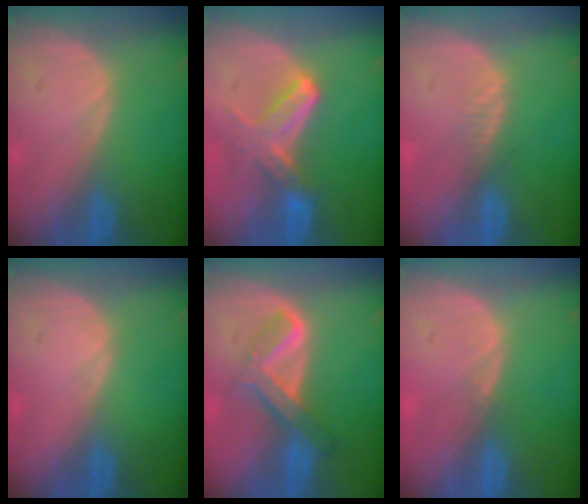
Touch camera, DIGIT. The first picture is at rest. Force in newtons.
{"total": 5.8, "press": 5.8, "slide": 0.3}
{"total": 1.4, "press": 1.3, "slide": 0.2}
{"total": 0.0}
{"total": 6.7, "press": 5.7, "slide": 3.6}
{"total": 0.6, "press": 0.5, "slide": 0.4}